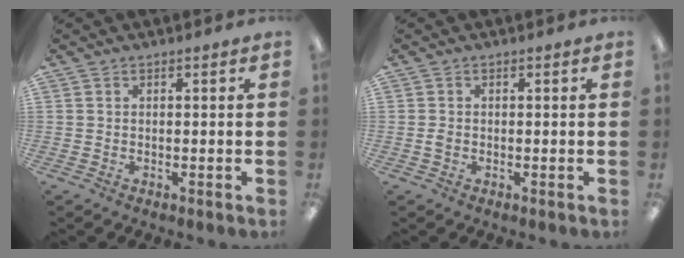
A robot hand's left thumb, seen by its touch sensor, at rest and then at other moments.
{"total": 0.7, "force": [-0.2, 0.7, 0.2], "torque": [-0.004, 0.003, -0.005]}